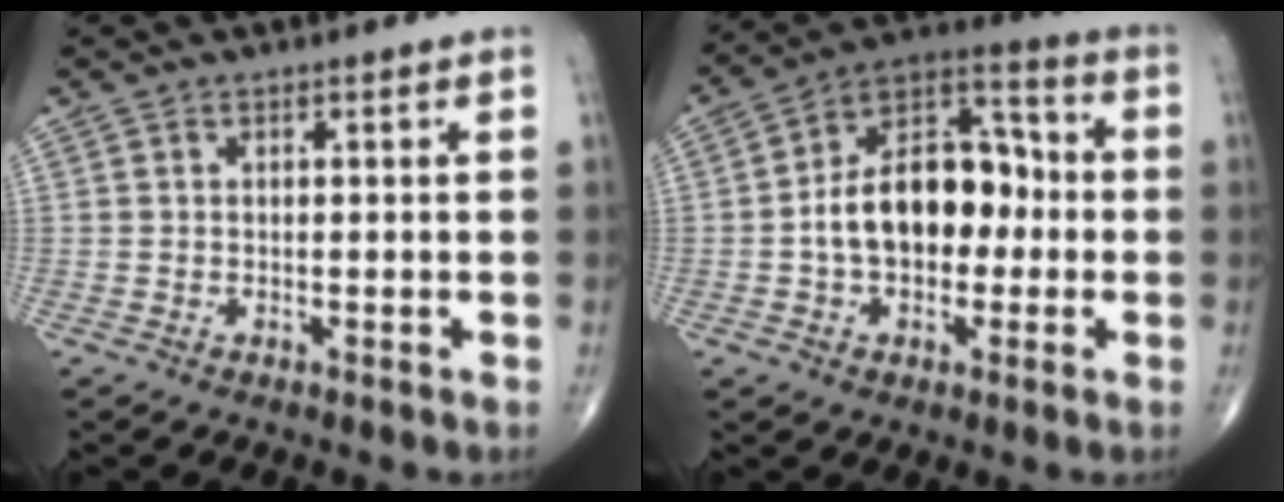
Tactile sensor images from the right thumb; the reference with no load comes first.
{"total": 16.2, "force": [-1.2, 10.4, 12.4], "torque": [-0.172, 0.046, -0.026]}